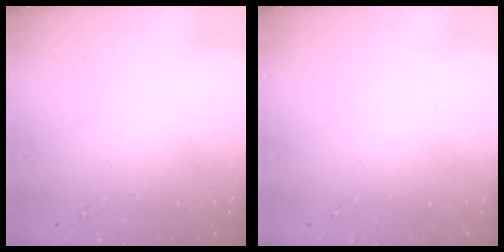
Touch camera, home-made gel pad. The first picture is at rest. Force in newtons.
{"total": 0.0}